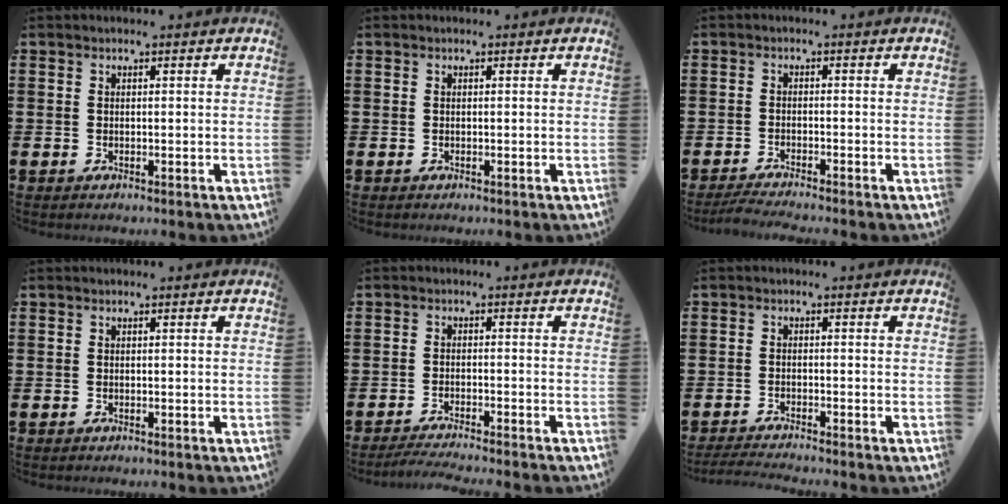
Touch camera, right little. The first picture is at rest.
{"total": 0.0}
{"total": 2.0, "force": [-1.7, 0.0, 1.0], "torque": [-0.016, 0.003, -0.032]}
{"total": 0.0}
{"total": 2.1, "force": [-1.9, -0.3, 0.8], "torque": [-0.011, 0.002, -0.037]}
{"total": 1.6, "force": [-1.5, -0.1, 0.5], "torque": [-0.008, 0.002, -0.029]}